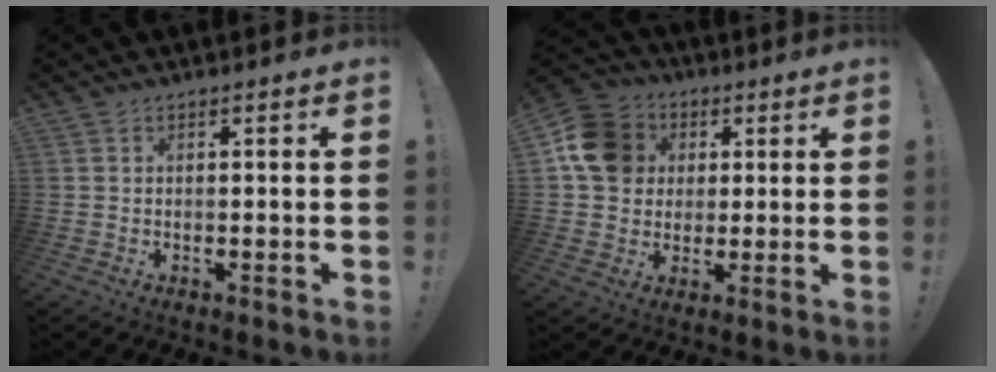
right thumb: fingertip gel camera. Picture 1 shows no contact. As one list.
[{"total": 14.1, "force": [3.2, 12.2, 6.1], "torque": [-0.084, 0.000, 0.069]}]